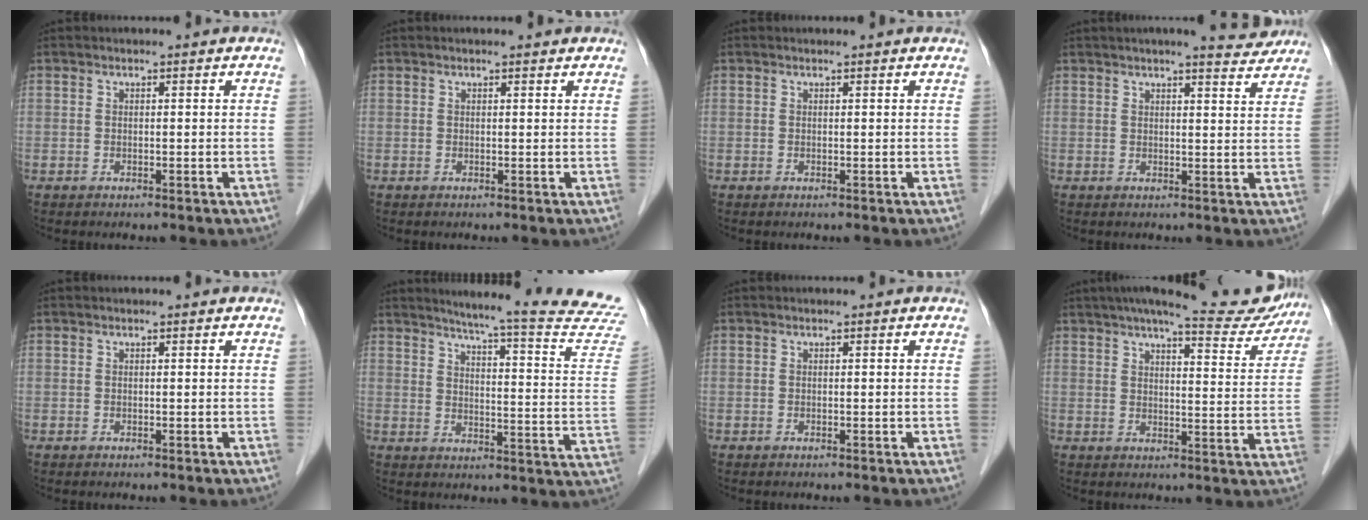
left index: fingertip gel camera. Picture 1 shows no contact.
{"total": 1.8, "force": [1.5, 0.5, 0.8], "torque": [-0.012, 0.011, 0.014]}
{"total": 0.9, "force": [0.9, 0.1, 0.1], "torque": [-0.009, 0.003, 0.008]}
{"total": 5.3, "force": [4.8, 0.5, 2.3], "torque": [-0.031, -0.001, 0.051]}
{"total": 0.0}
{"total": 23.3, "force": [21.5, -0.9, 8.9], "torque": [-0.121, -0.112, 0.246]}
{"total": 0.0}
{"total": 16.2, "force": [14.4, 2.6, 6.9], "torque": [-0.089, -0.008, 0.175]}